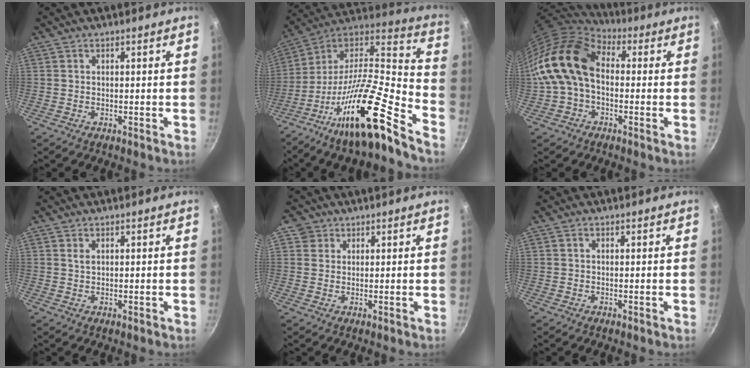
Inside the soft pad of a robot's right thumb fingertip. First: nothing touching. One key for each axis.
{"total": 26.3, "fx": -15.4, "fy": 6.0, "fz": 20.5, "tx": -0.291, "ty": 0.082, "tz": -0.279}
{"total": 15.9, "fx": 0.3, "fy": 11.0, "fz": 11.4, "tx": -0.198, "ty": 0.033, "tz": -0.008}
{"total": 1.4, "fx": 0.5, "fy": 0.8, "fz": 1.0, "tx": -0.016, "ty": 0.002, "tz": 0.009}
{"total": 2.8, "fx": 1.1, "fy": 2.5, "fz": 0.3, "tx": 0.023, "ty": 0.005, "tz": 0.013}
{"total": 0.6, "fx": 0.1, "fy": 0.5, "fz": 0.4, "tx": -0.006, "ty": 0.005, "tz": 0.001}